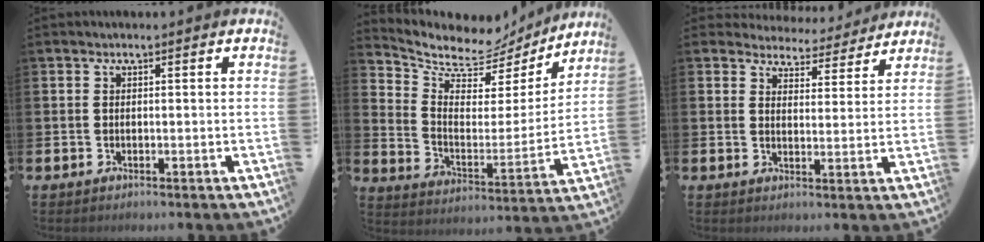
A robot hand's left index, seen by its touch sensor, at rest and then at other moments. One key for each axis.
{"total": 7.8, "fx": 6.9, "fy": 3.2, "fz": 1.6, "tx": -0.072, "ty": -0.056, "tz": 0.119}
{"total": 4.5, "fx": 4.3, "fy": 1.2, "fz": -0.1, "tx": -0.001, "ty": -0.046, "tz": 0.072}